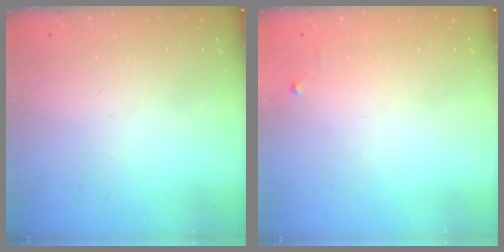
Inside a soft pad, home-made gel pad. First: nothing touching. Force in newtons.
{"total": 2.5, "press": 2.5, "slide": 0.4}